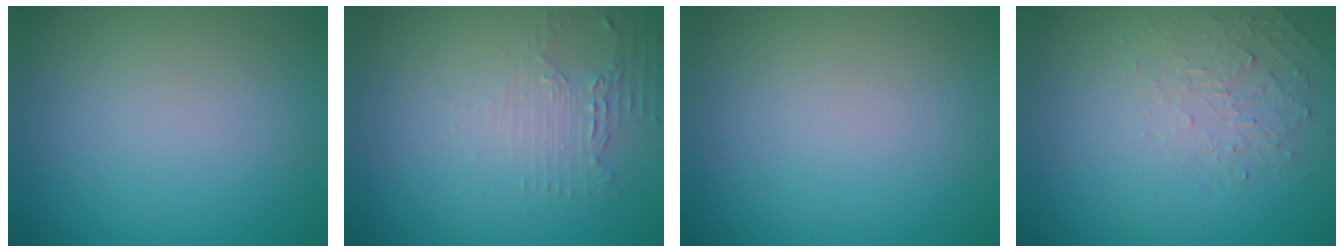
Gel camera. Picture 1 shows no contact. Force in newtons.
{"total": 2.3, "press": 1.7, "slide": 1.5}
{"total": 0.0}
{"total": 1.9, "press": 0.5, "slide": 1.9}